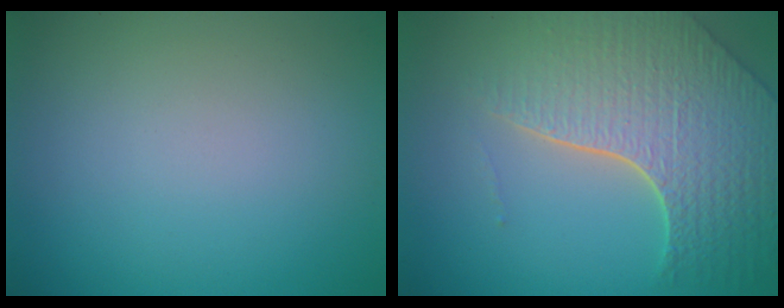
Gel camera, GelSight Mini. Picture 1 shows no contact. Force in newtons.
{"total": 8.1, "press": 5.7, "slide": 5.7}